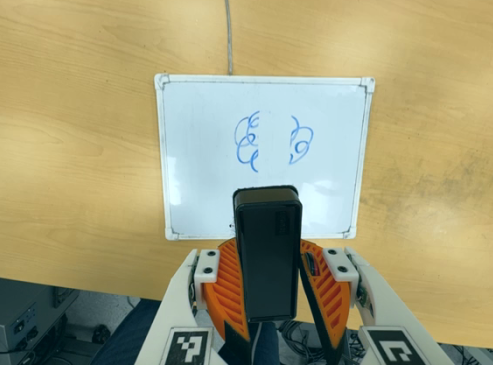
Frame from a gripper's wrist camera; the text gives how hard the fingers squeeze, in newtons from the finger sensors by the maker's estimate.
{"total": 7.2, "left": 8.1, "right": 6.3}